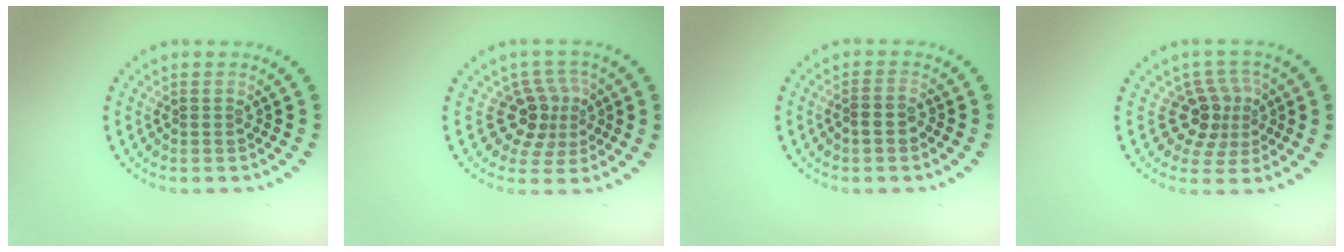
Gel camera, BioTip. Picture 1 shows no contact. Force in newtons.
{"total": 3.5, "press": 2.8, "slide": 2.1}
{"total": 1.1, "press": 0.9, "slide": 0.6}
{"total": 3.5, "press": 2.8, "slide": 2.1}